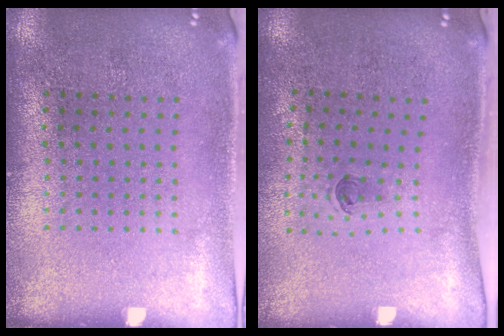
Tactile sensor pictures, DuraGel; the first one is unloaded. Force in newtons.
{"total": 0.5, "press": 0.3, "slide": 0.4}